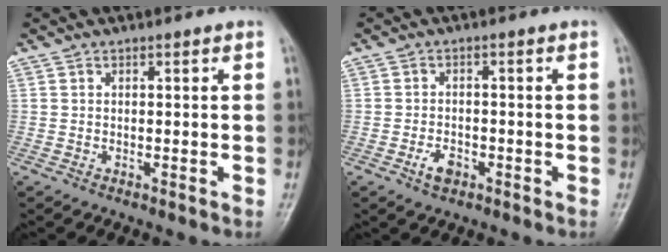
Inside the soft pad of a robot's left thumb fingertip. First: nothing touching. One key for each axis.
{"total": 3.1, "fx": -1.6, "fy": 1.9, "fz": 1.9, "tx": -0.032, "ty": 0.008, "tz": -0.027}